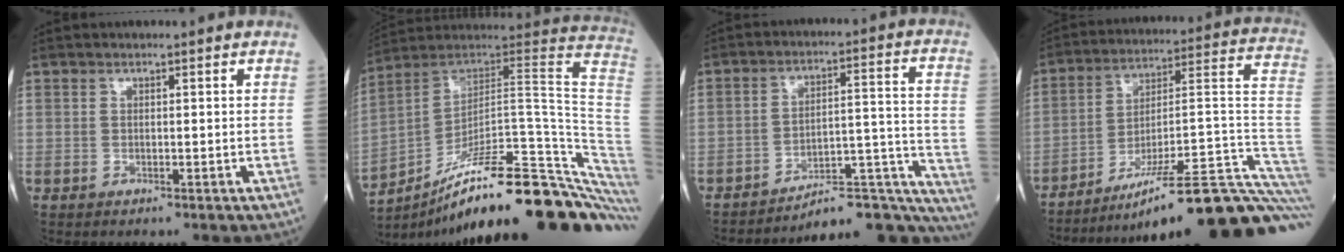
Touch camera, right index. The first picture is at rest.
{"total": 30.4, "force": [-21.2, 3.6, 21.5], "torque": [-0.180, 0.030, -0.306]}
{"total": 17.5, "force": [-16.7, 2.6, 4.5], "torque": [0.007, 0.073, -0.223]}
{"total": 27.7, "force": [-20.9, 0.1, 18.1], "torque": [-0.146, 0.012, -0.307]}